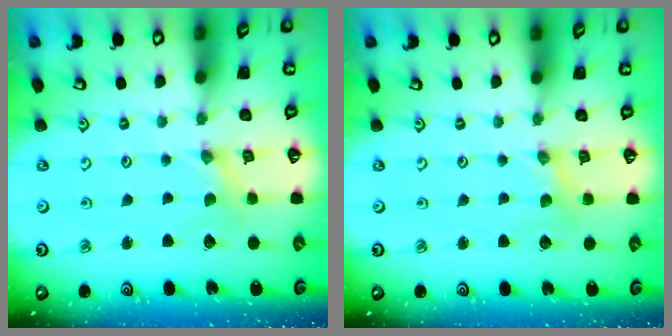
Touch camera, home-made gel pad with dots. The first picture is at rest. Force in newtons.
{"total": 1.4, "press": 1.4, "slide": 0.3}